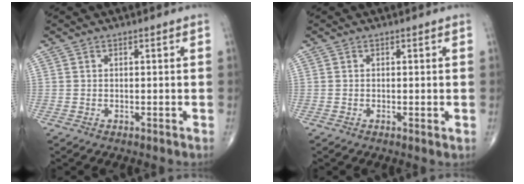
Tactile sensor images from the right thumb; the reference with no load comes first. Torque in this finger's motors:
{"motor_torque": [-0.38, 0.61, -0.41, -0.14, -0.11]}